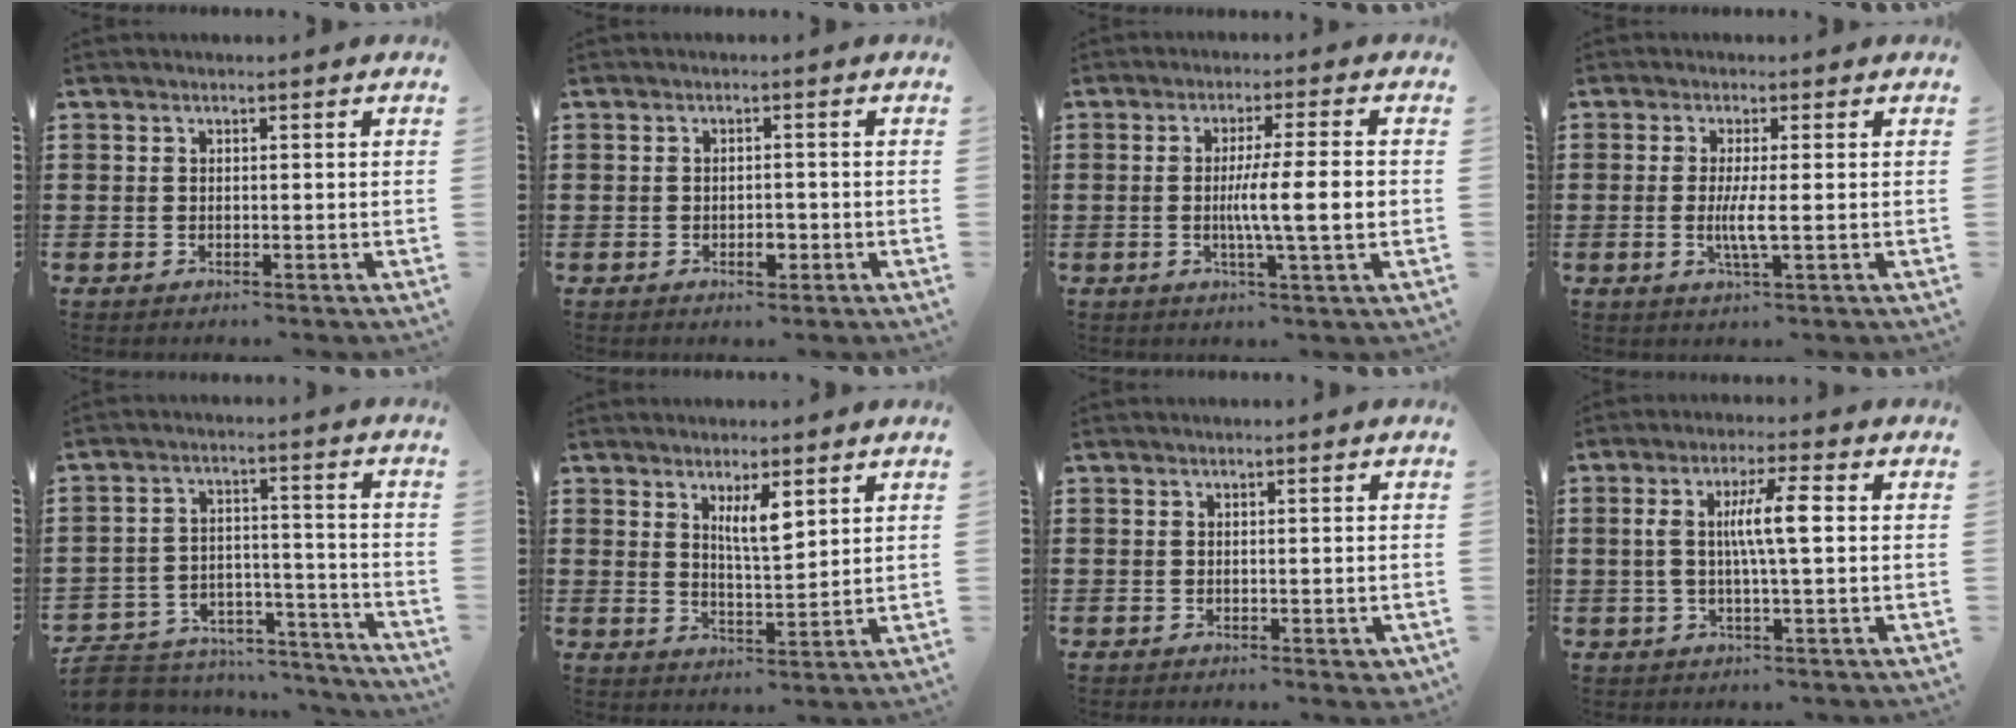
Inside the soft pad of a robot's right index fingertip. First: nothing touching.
{"total": 2.6, "force": [-1.0, 1.2, 2.1], "torque": [-0.038, 0.000, -0.018]}
{"total": 8.4, "force": [-0.9, 0.4, 8.3], "torque": [-0.134, -0.009, -0.020]}
{"total": 4.1, "force": [-0.5, 0.1, 4.0], "torque": [-0.079, -0.010, -0.011]}
{"total": 5.9, "force": [-5.5, 2.0, 1.0], "torque": [-0.030, 0.009, -0.111]}
{"total": 4.8, "force": [2.6, 1.3, 3.8], "torque": [-0.073, 0.001, 0.042]}
{"total": 0.6, "force": [-0.1, 0.2, 0.6], "torque": [-0.012, -0.004, -0.001]}
{"total": 7.0, "force": [0.6, 0.9, 6.9], "torque": [-0.128, 0.001, 0.005]}